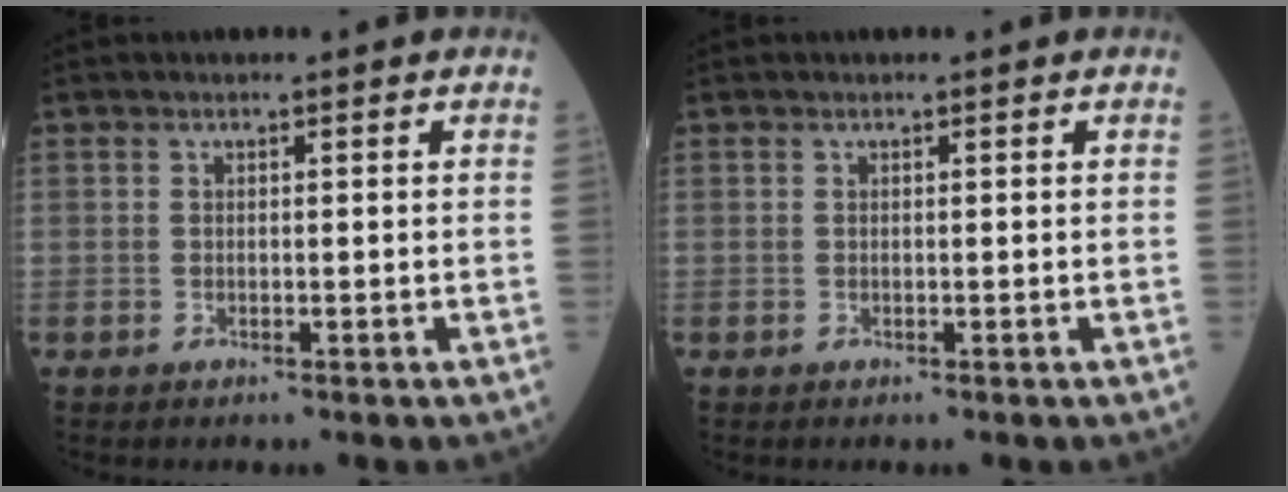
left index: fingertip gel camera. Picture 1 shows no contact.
{"total": 0.0}